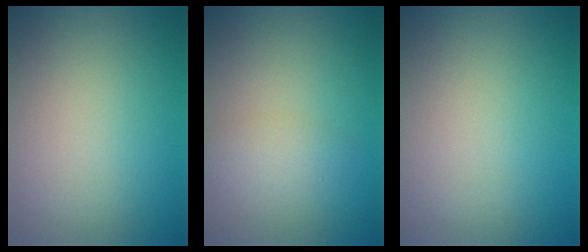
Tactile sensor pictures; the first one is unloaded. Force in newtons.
{"total": 1.8, "press": 1.8, "slide": 0.0}
{"total": 0.0}